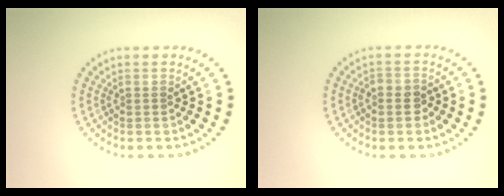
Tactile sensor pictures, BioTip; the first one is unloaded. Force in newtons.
{"total": 1.3, "press": 1.3, "slide": 0.4}